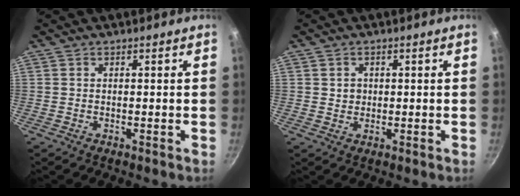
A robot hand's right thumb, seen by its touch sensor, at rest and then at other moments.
{"total": 1.9, "force": [0.3, 1.8, 0.6], "torque": [-0.001, 0.004, 0.005]}